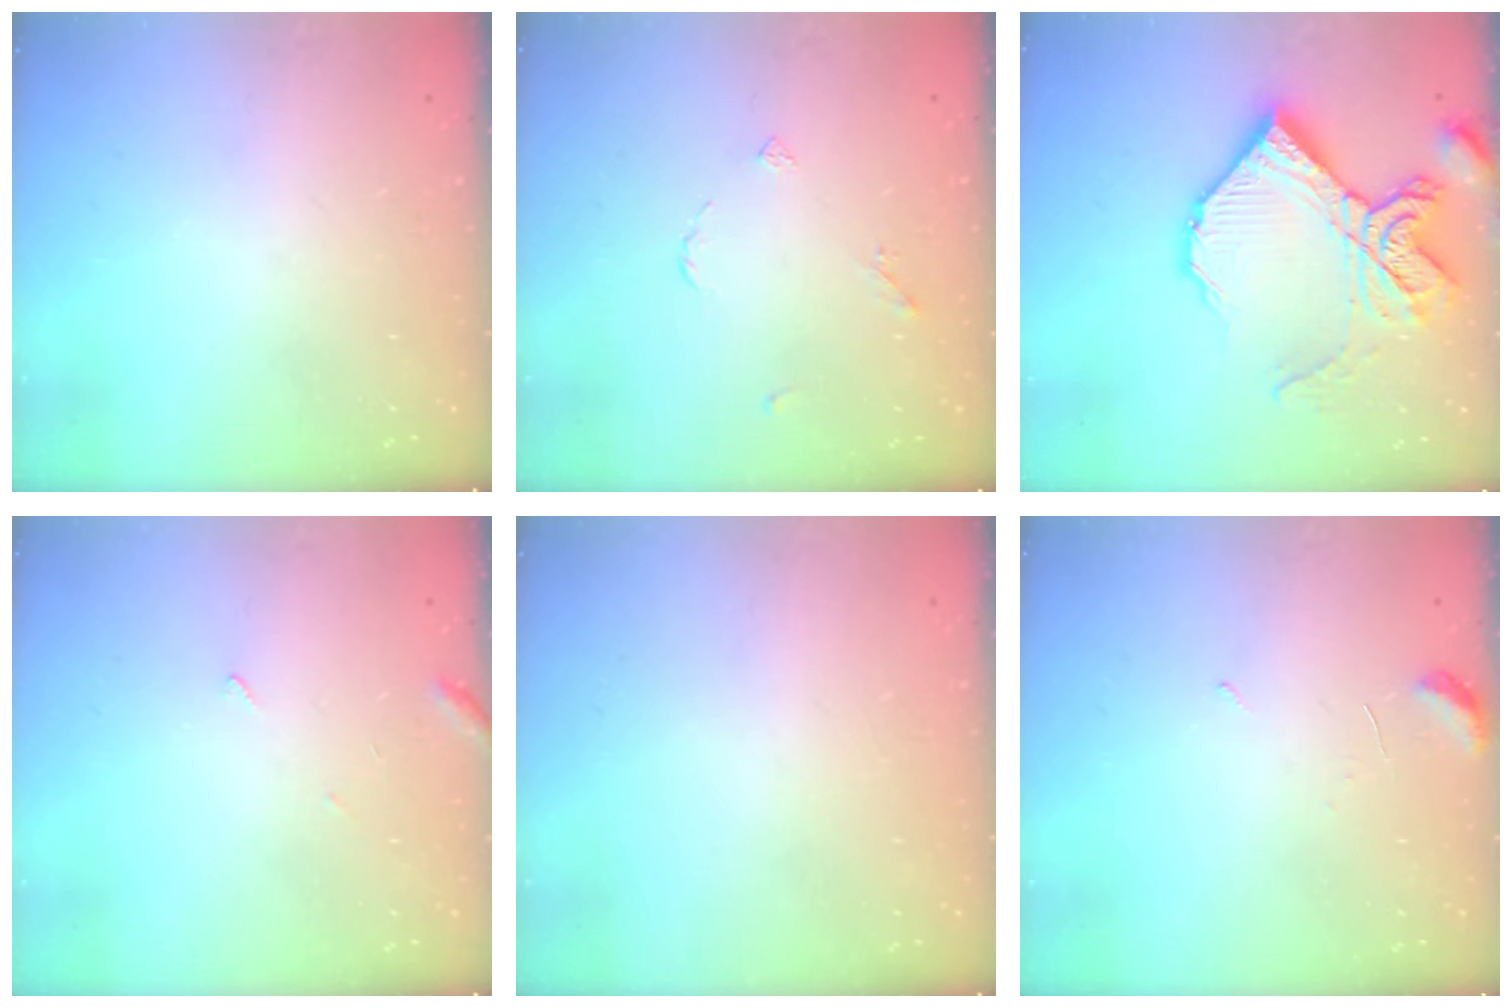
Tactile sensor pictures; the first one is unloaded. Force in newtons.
{"total": 3.5, "press": 3.4, "slide": 0.6}
{"total": 19.4, "press": 19.3, "slide": 2.0}
{"total": 3.6, "press": 3.6, "slide": 0.3}
{"total": 1.8, "press": 1.8, "slide": 0.1}
{"total": 4.6, "press": 4.6, "slide": 0.5}